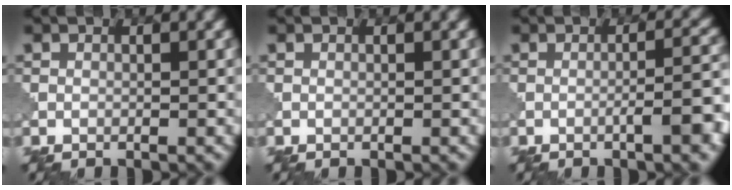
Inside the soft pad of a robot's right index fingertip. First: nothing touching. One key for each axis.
{"total": 0.0}
{"total": 5.0, "fx": -1.7, "fy": 1.1, "fz": 4.5, "tx": -0.057, "ty": 0.012, "tz": -0.031}